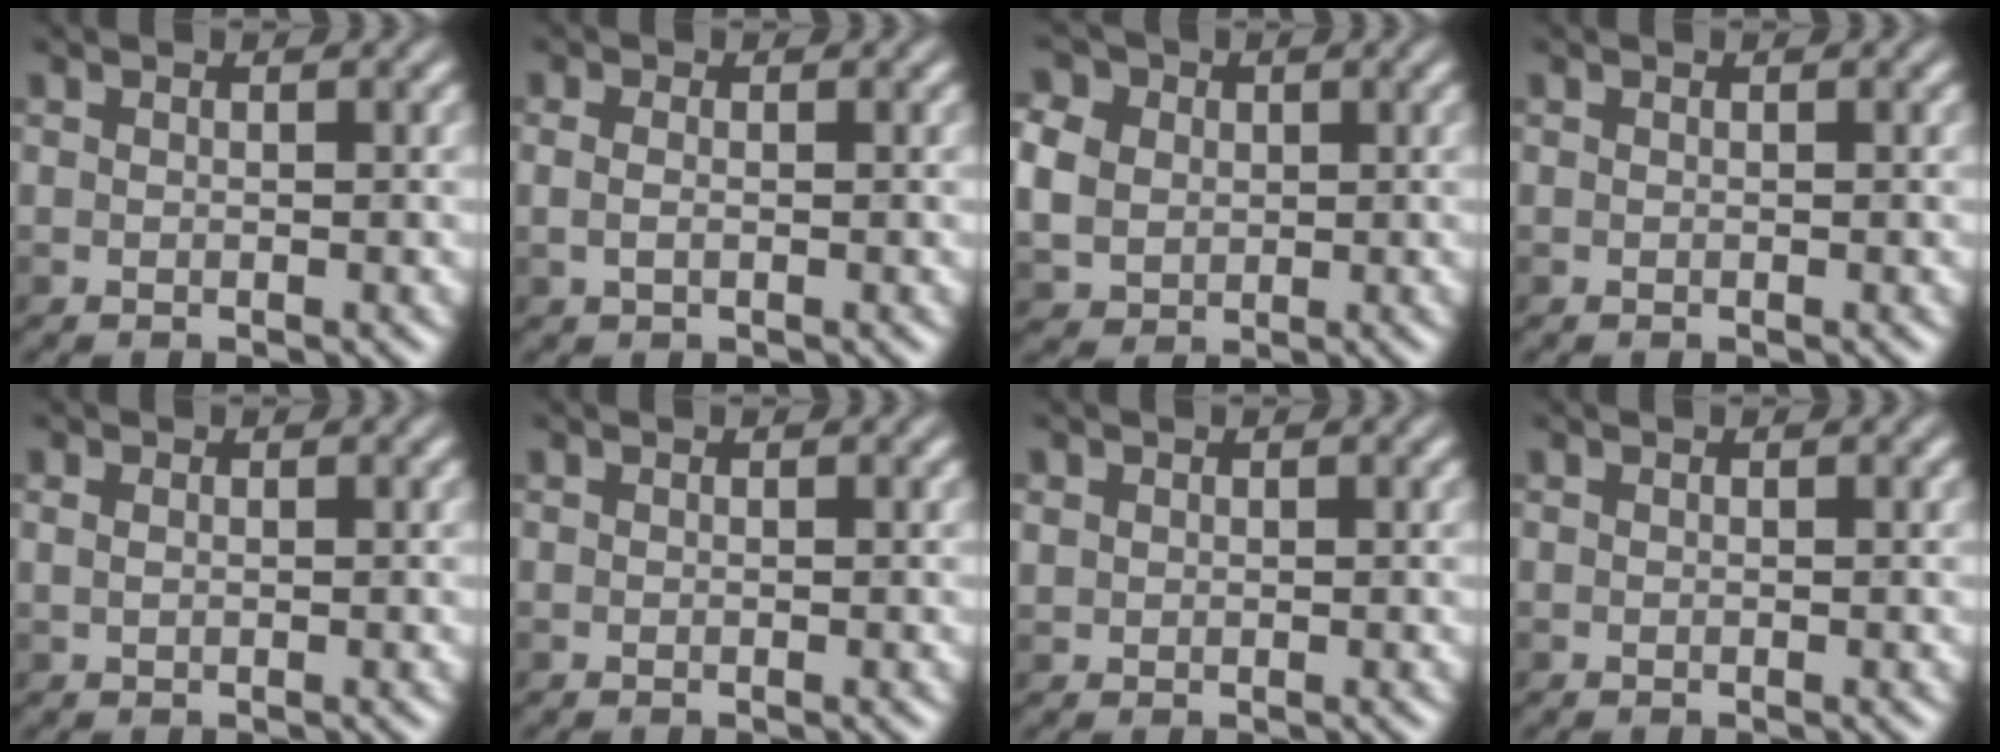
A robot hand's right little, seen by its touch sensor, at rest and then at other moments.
{"total": 1.1, "force": [0.0, 0.6, 0.9], "torque": [-0.022, -0.001, -0.002]}
{"total": 7.0, "force": [1.4, 5.8, 3.6], "torque": [-0.082, 0.023, 0.018]}
{"total": 0.0}
{"total": 0.7, "force": [0.2, 0.5, 0.4], "torque": [-0.011, 0.000, 0.005]}
{"total": 0.0}
{"total": 0.8, "force": [0.3, 0.7, 0.1], "torque": [0.000, -0.002, 0.009]}
{"total": 0.0}